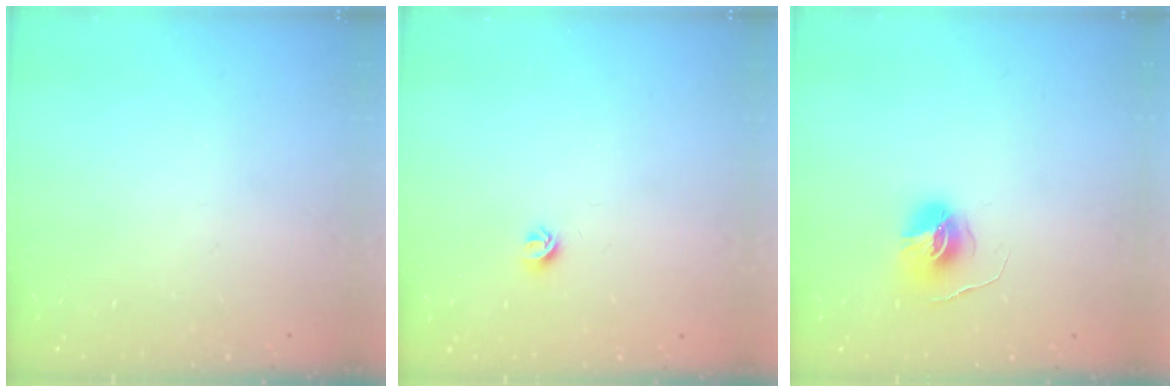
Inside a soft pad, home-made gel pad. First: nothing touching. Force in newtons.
{"total": 5.0, "press": 4.9, "slide": 0.7}
{"total": 6.7, "press": 6.7, "slide": 0.4}